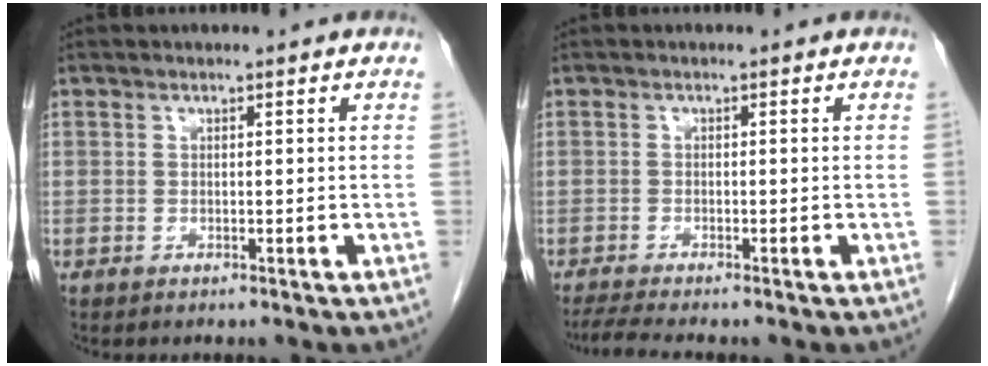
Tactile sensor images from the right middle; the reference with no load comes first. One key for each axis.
{"total": 3.2, "fx": -2.8, "fy": -0.5, "fz": 1.5, "tx": -0.033, "ty": -0.013, "tz": -0.053}